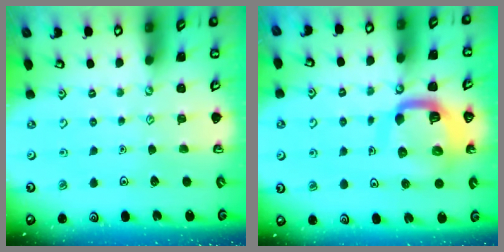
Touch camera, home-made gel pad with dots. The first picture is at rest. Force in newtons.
{"total": 12.0, "press": 11.9, "slide": 1.4}